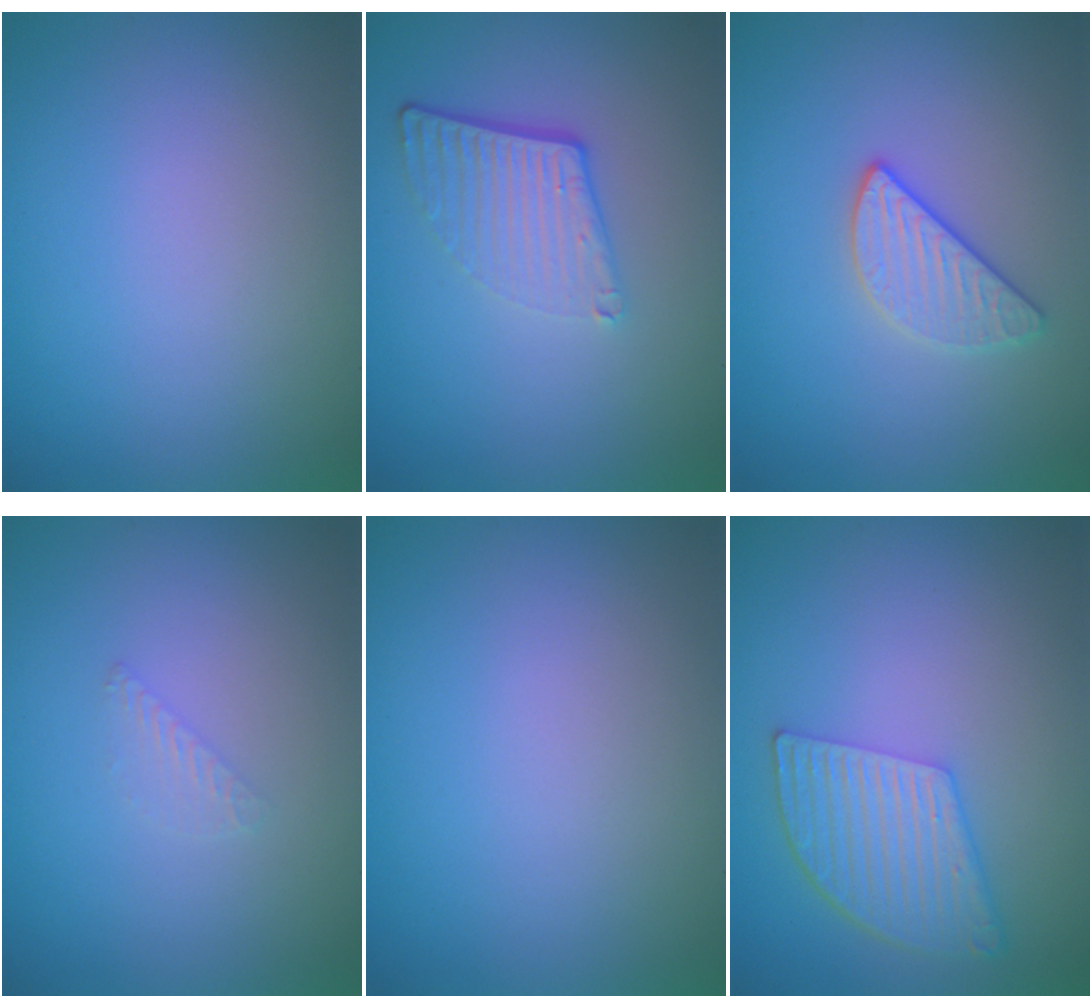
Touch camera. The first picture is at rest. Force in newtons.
{"total": 4.4, "press": 2.8, "slide": 3.3}
{"total": 2.6, "press": 2.5, "slide": 0.7}
{"total": 0.8, "press": 0.8, "slide": 0.0}
{"total": 0.0}
{"total": 5.3, "press": 4.1, "slide": 3.3}